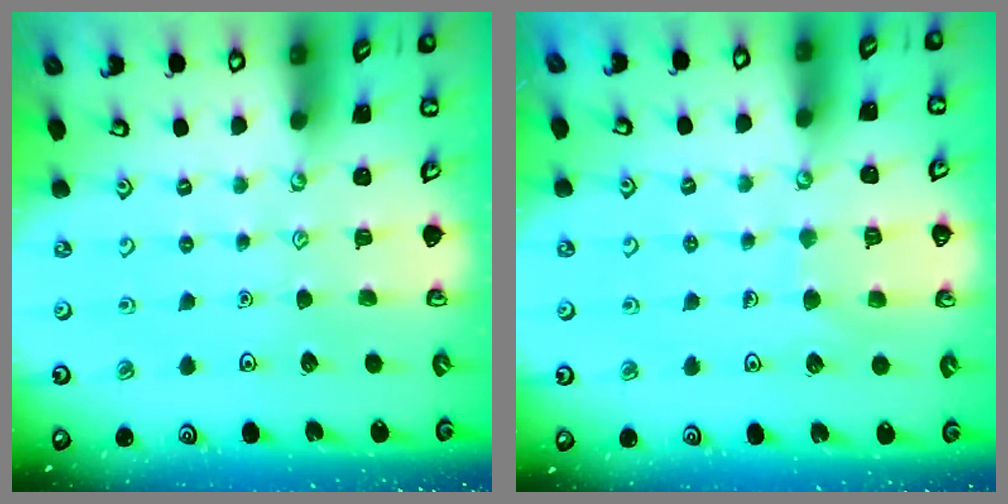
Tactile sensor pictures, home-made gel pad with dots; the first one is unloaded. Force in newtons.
{"total": 7.0, "press": 7.0, "slide": 0.4}